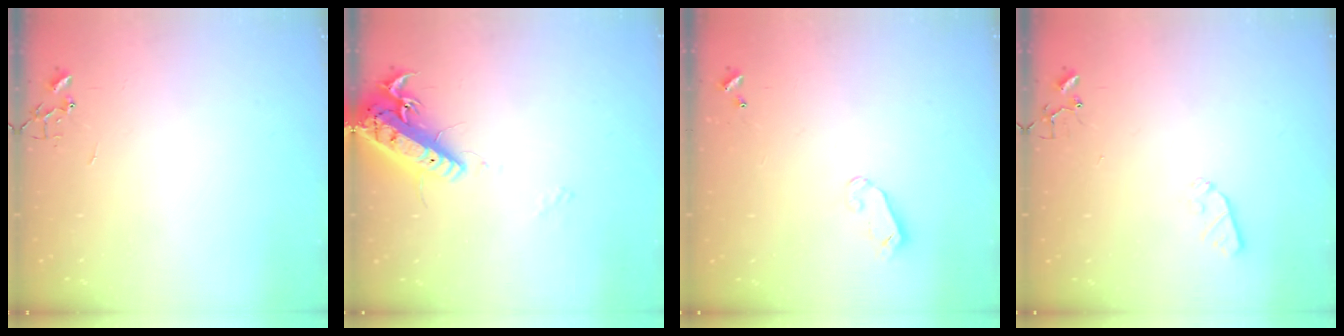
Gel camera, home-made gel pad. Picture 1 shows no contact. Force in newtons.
{"total": 17.1, "press": 16.8, "slide": 3.3}
{"total": 4.0, "press": 4.0, "slide": 0.4}
{"total": 5.2, "press": 5.2, "slide": 0.8}